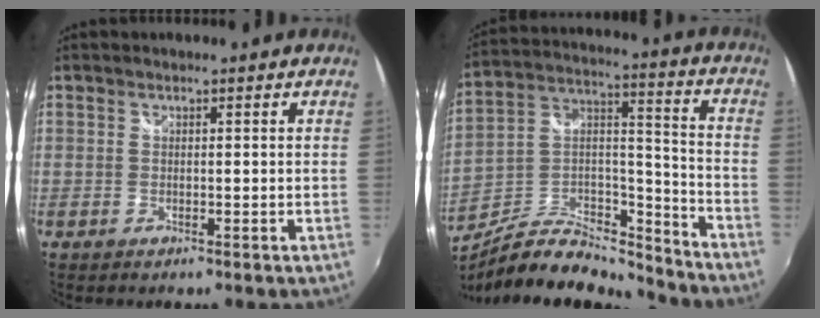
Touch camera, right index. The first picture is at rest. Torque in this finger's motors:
{"motor_torque": [-1.31, -0.83, -1.06, -0.21]}